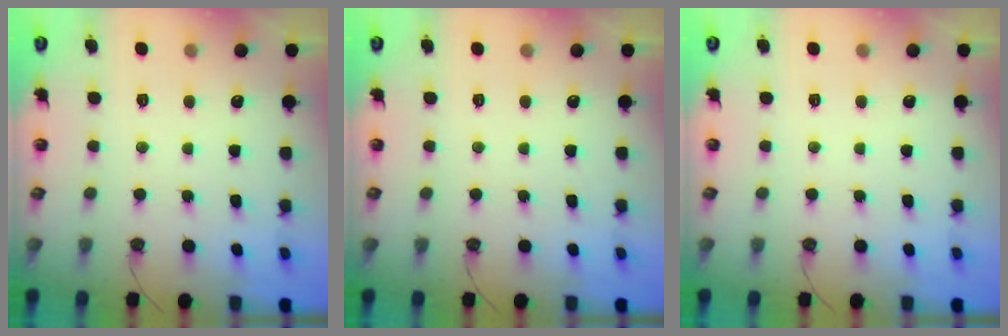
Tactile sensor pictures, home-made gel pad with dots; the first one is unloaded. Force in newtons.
{"total": 0.0}
{"total": 0.0}